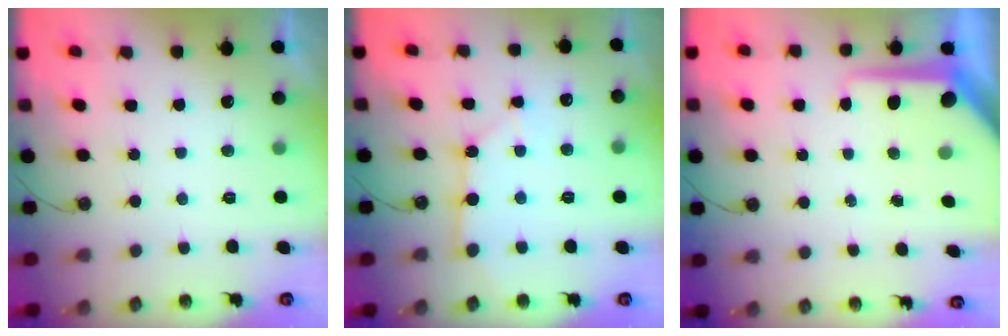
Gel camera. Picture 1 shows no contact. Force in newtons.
{"total": 4.4, "press": 4.4, "slide": 0.3}
{"total": 11.0, "press": 11.0, "slide": 1.0}